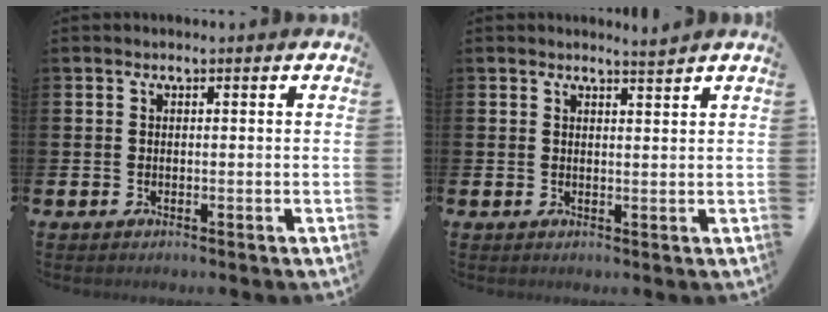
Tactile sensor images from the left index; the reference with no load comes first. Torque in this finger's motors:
{"motor_torque": [-0.05, 0.06, -0.08, 0.01]}